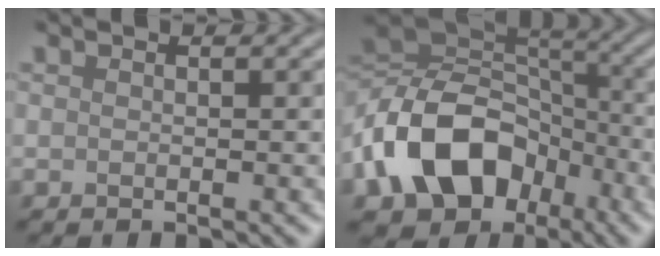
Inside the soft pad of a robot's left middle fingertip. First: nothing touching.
{"total": 14.6, "force": [-5.0, 10.7, 8.6], "torque": [-0.185, -0.010, -0.092]}